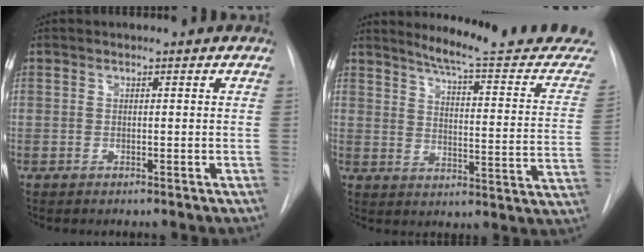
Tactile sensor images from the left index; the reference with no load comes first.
{"total": 19.6, "force": [18.5, 0.1, 6.5], "torque": [-0.088, -0.104, 0.221]}